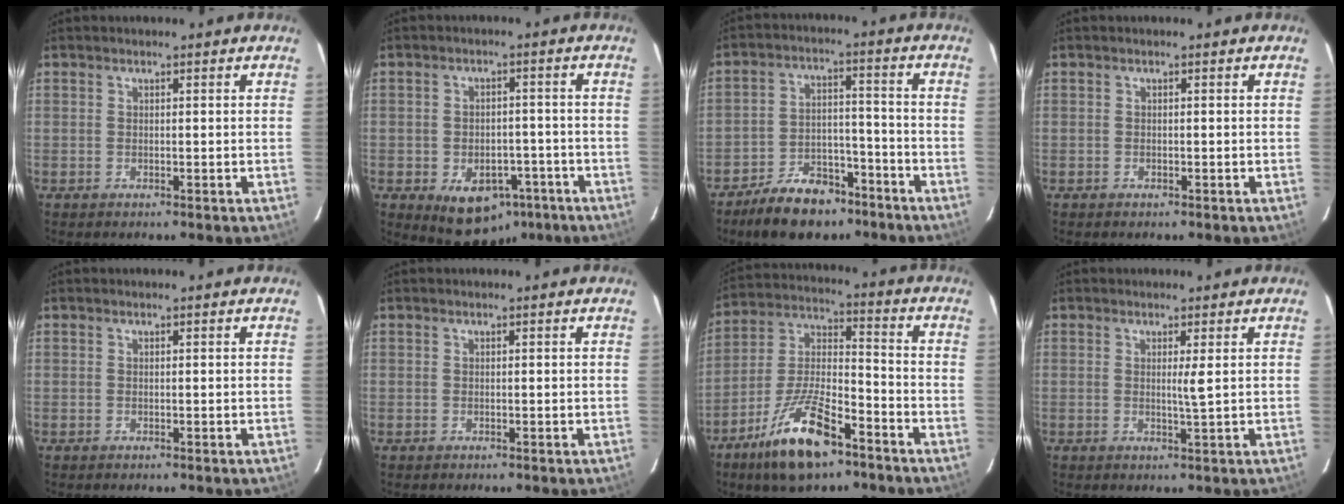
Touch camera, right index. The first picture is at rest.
{"total": 9.2, "force": [-4.8, 5.9, 5.1], "torque": [-0.071, 0.007, -0.060]}
{"total": 10.7, "force": [-8.0, 4.7, 5.3], "torque": [-0.090, 0.007, -0.137]}
{"total": 0.0}
{"total": 0.0}
{"total": 0.0}
{"total": 14.7, "force": [-9.5, 4.0, 10.5], "torque": [-0.214, -0.011, -0.173]}
{"total": 1.6, "force": [0.4, -0.4, 1.6], "torque": [-0.030, -0.004, 0.007]}